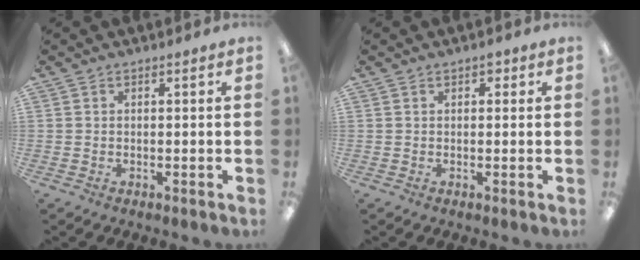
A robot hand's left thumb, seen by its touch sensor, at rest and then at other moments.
{"total": 1.6, "force": [0.8, 1.1, 0.9], "torque": [-0.009, 0.002, 0.012]}